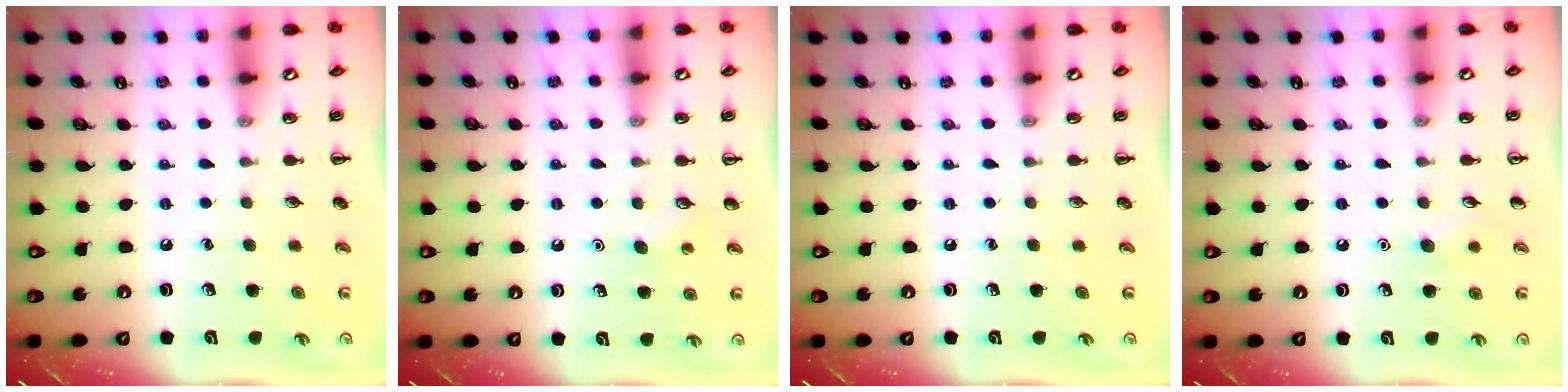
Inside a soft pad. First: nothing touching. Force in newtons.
{"total": 2.8, "press": 2.7, "slide": 0.7}
{"total": 0.0}
{"total": 5.2, "press": 5.0, "slide": 1.5}